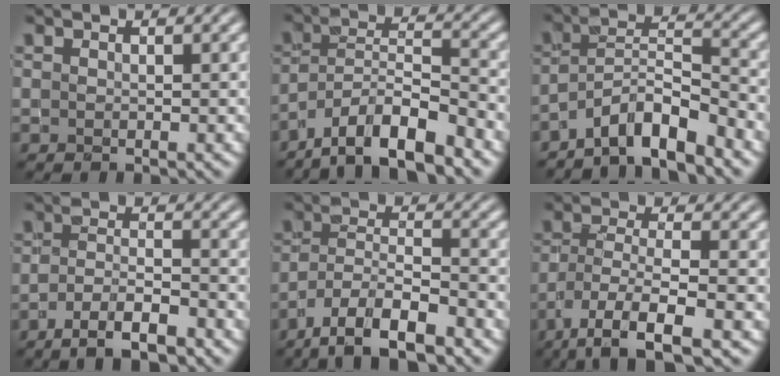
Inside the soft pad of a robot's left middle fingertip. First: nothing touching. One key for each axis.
{"total": 9.3, "fx": -7.2, "fy": 2.5, "fz": 5.4, "tx": -0.081, "ty": 0.013, "tz": -0.128}
{"total": 6.9, "fx": -5.4, "fy": 1.5, "fz": 4.0, "tx": -0.061, "ty": 0.009, "tz": -0.094}
{"total": 4.7, "fx": -3.2, "fy": 1.2, "fz": 3.2, "tx": -0.058, "ty": 0.000, "tz": -0.057}
{"total": 8.1, "fx": -6.0, "fy": 2.5, "fz": 4.7, "tx": -0.079, "ty": 0.001, "tz": -0.111}
{"total": 6.9, "fx": -4.4, "fy": 1.6, "fz": 5.0, "tx": -0.095, "ty": -0.007, "tz": -0.085}